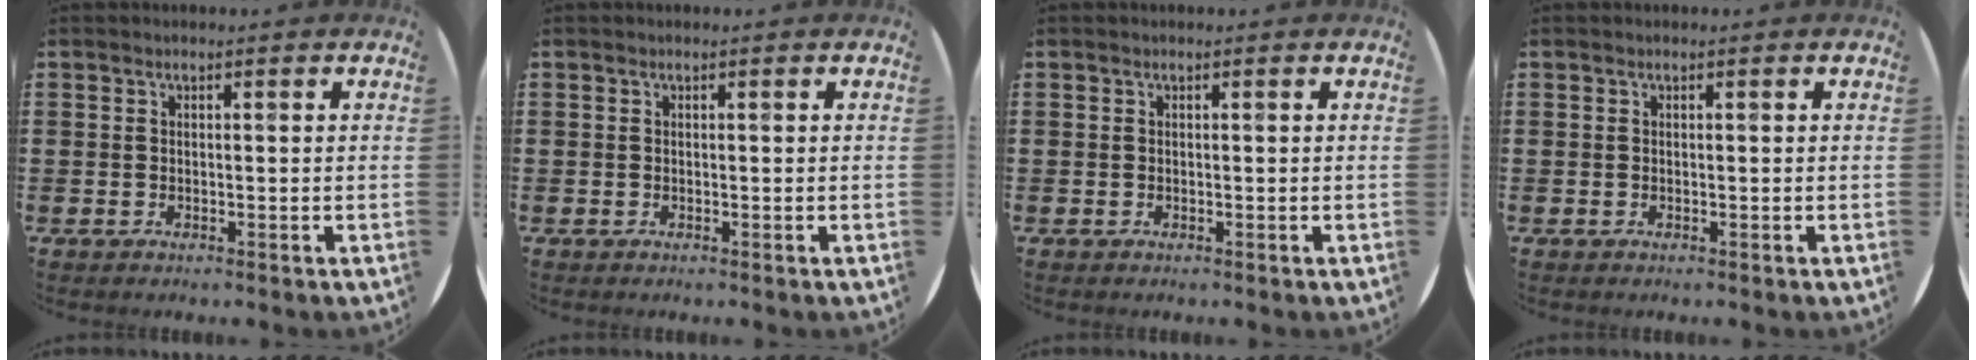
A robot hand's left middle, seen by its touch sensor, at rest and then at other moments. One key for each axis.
{"total": 0.0}
{"total": 0.0}
{"total": 0.0}